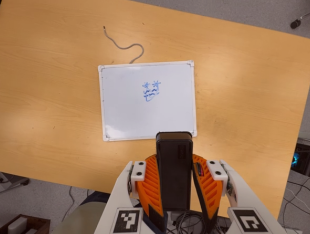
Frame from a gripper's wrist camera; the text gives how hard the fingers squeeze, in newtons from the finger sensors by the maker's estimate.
{"total": 9.2, "left": 7.3, "right": 11.1}